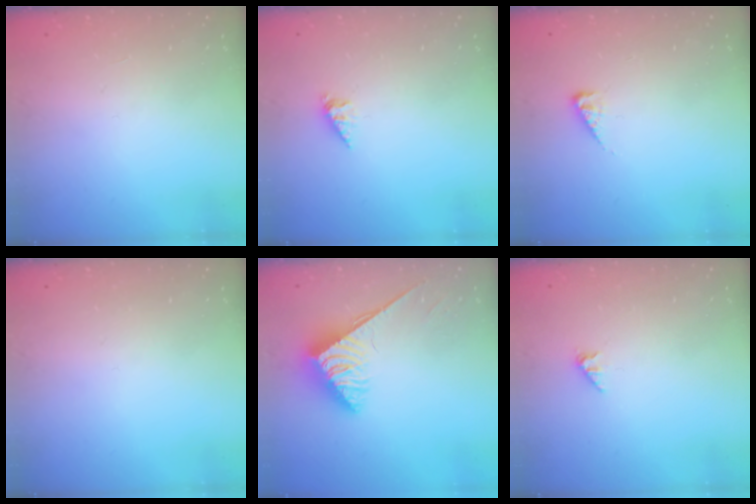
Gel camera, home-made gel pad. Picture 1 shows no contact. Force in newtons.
{"total": 2.1, "press": 2.1, "slide": 0.3}
{"total": 4.1, "press": 4.0, "slide": 0.5}
{"total": 0.0}
{"total": 3.8, "press": 3.7, "slide": 0.6}
{"total": 1.7, "press": 1.7, "slide": 0.3}